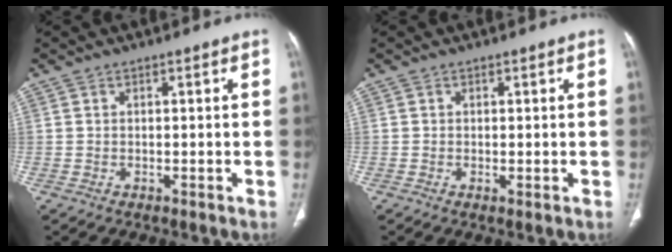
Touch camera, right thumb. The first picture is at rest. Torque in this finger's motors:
{"motor_torque": [-0.67, -0.39, -0.24, 0.02, -0.03]}